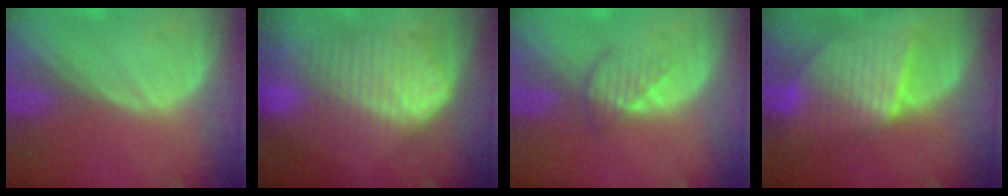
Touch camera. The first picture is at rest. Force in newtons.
{"total": 9.5, "press": 9.5, "slide": 0.3}
{"total": 2.5, "press": 2.5, "slide": 0.4}
{"total": 7.1, "press": 7.1, "slide": 0.1}